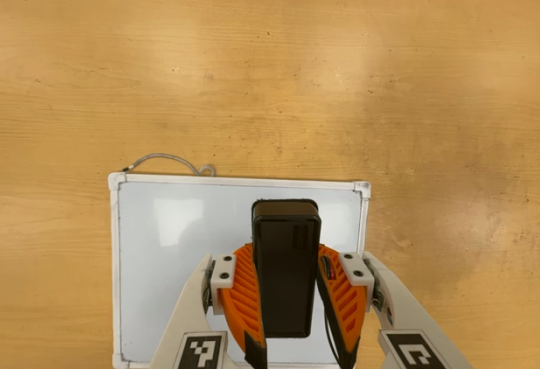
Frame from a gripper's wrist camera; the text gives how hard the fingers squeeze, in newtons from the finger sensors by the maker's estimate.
{"total": 6.6, "left": 5.6, "right": 7.5}